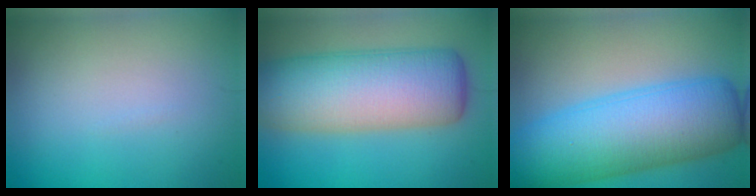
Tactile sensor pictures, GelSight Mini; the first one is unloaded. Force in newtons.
{"total": 12.0, "press": 12.0, "slide": 0.3}
{"total": 11.8, "press": 11.8, "slide": 0.3}